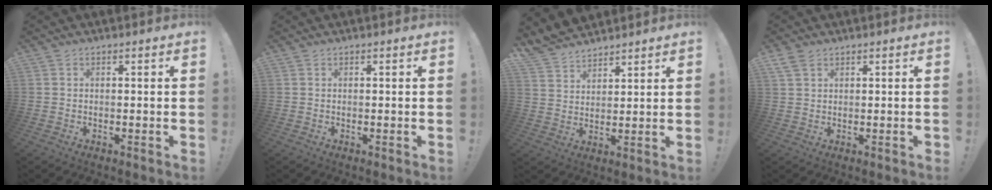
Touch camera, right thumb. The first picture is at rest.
{"total": 0.0}
{"total": 7.8, "force": [7.0, 3.2, 1.1], "torque": [-0.033, -0.053, 0.138]}
{"total": 3.4, "force": [2.1, 1.8, 1.9], "torque": [-0.032, -0.005, 0.041]}